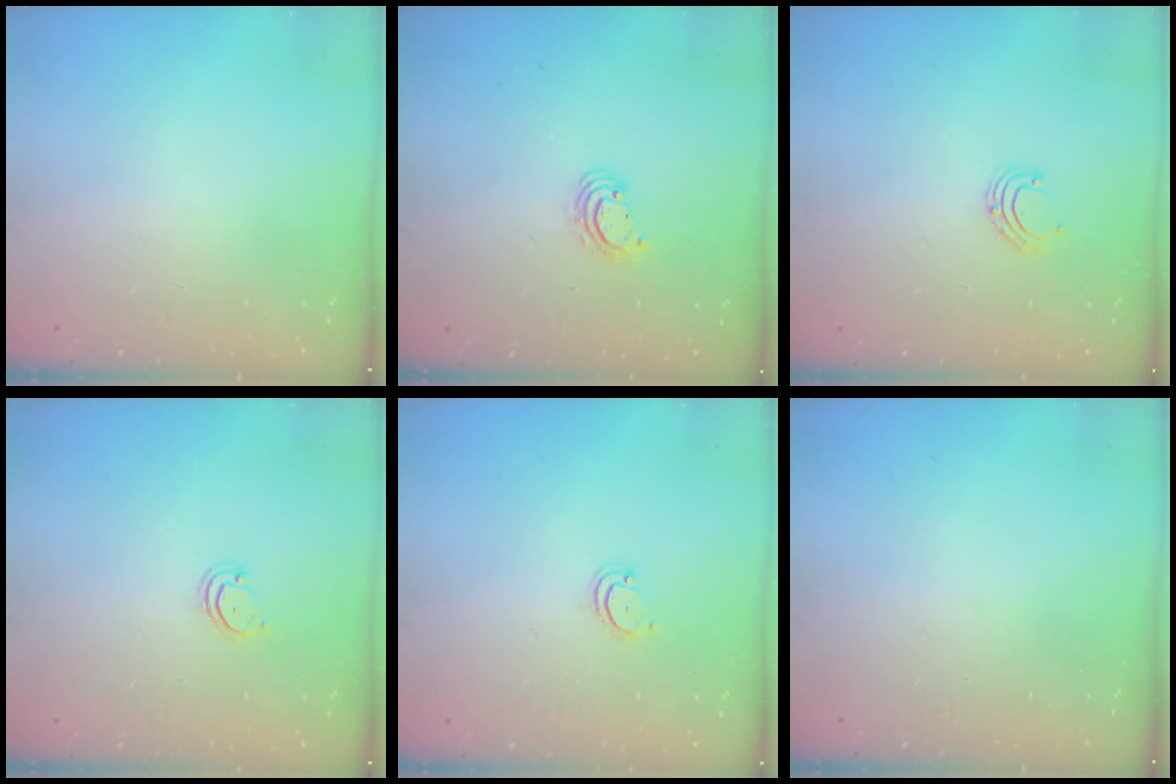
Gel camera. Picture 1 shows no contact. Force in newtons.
{"total": 3.6, "press": 3.6, "slide": 0.2}
{"total": 4.1, "press": 4.1, "slide": 0.4}
{"total": 3.0, "press": 3.0, "slide": 0.2}
{"total": 3.5, "press": 3.5, "slide": 0.5}
{"total": 0.0}